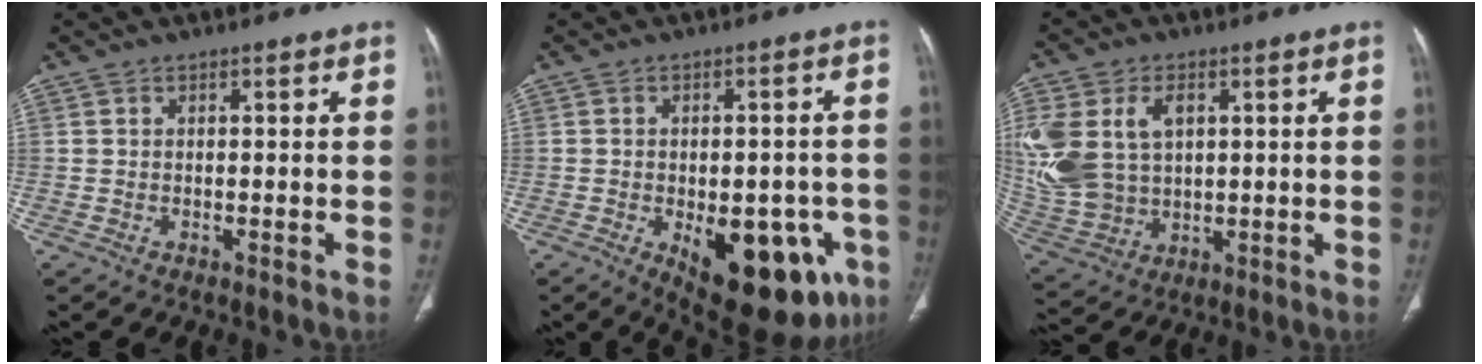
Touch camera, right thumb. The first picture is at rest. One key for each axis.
{"total": 19.5, "fx": -7.4, "fy": 9.5, "fz": 15.3, "tx": -0.148, "ty": 0.007, "tz": -0.078}
{"total": 18.8, "fx": 4.1, "fy": 13.4, "fz": 12.5, "tx": -0.294, "ty": 0.005, "tz": 0.098}